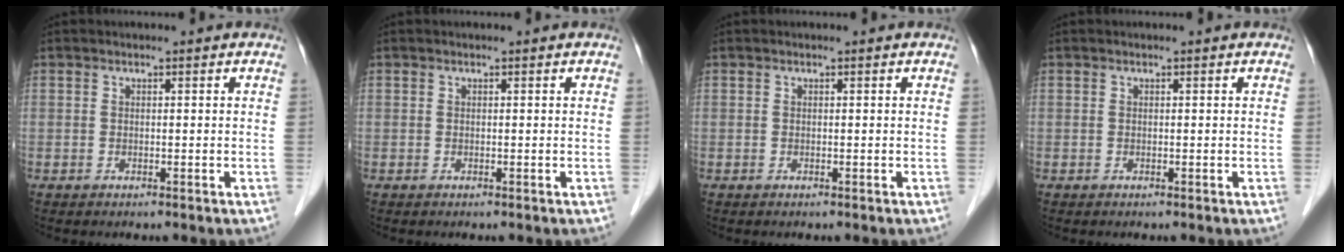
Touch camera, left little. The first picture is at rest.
{"total": 0.0}
{"total": 0.0}
{"total": 0.0}